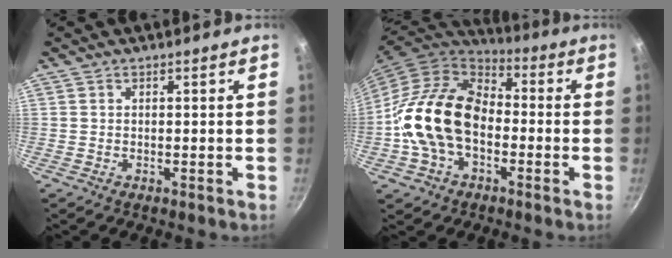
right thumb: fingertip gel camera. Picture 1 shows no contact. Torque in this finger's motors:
{"motor_torque": [2.58, 2.43, 1.33, -1.44, 0.41]}